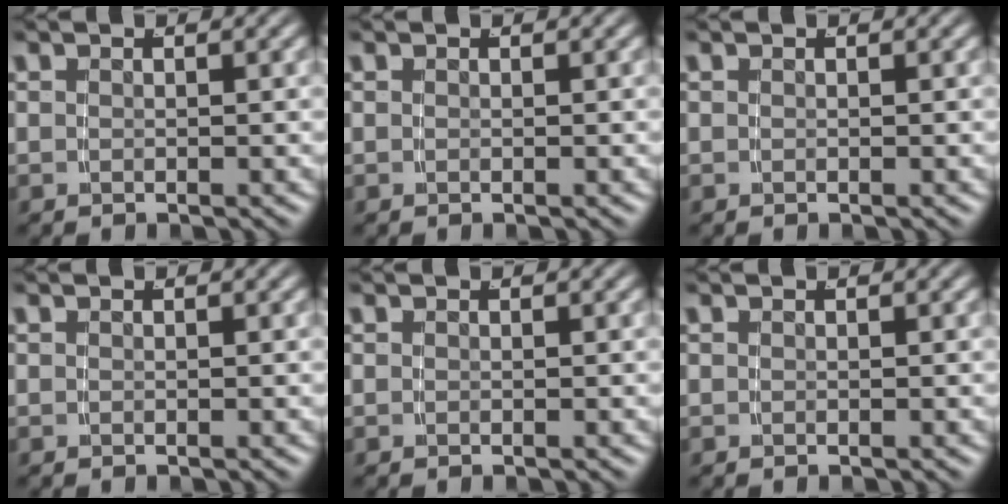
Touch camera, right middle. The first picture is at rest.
{"total": 0.0}
{"total": 0.0}
{"total": 0.0}
{"total": 0.0}
{"total": 0.0}